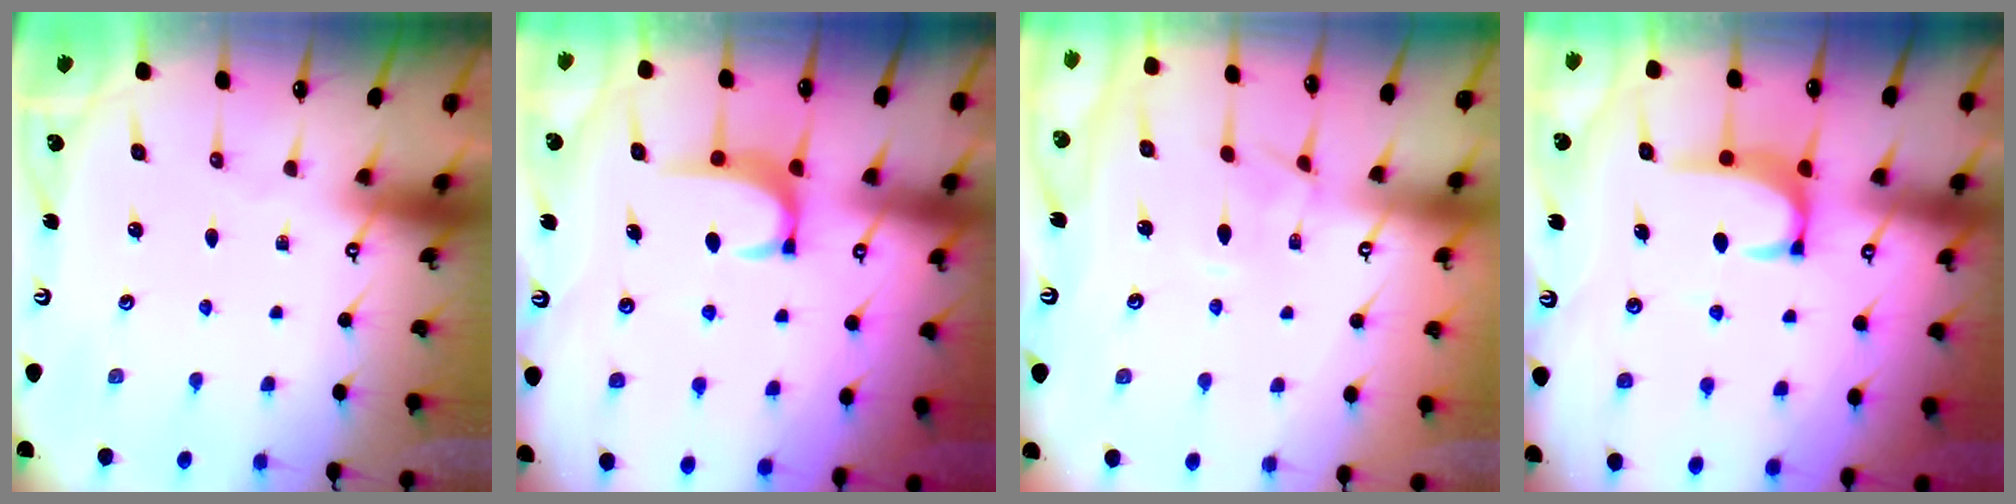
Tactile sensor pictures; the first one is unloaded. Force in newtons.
{"total": 3.5, "press": 3.5, "slide": 0.4}
{"total": 2.6, "press": 2.5, "slide": 0.6}
{"total": 2.6, "press": 2.6, "slide": 0.5}